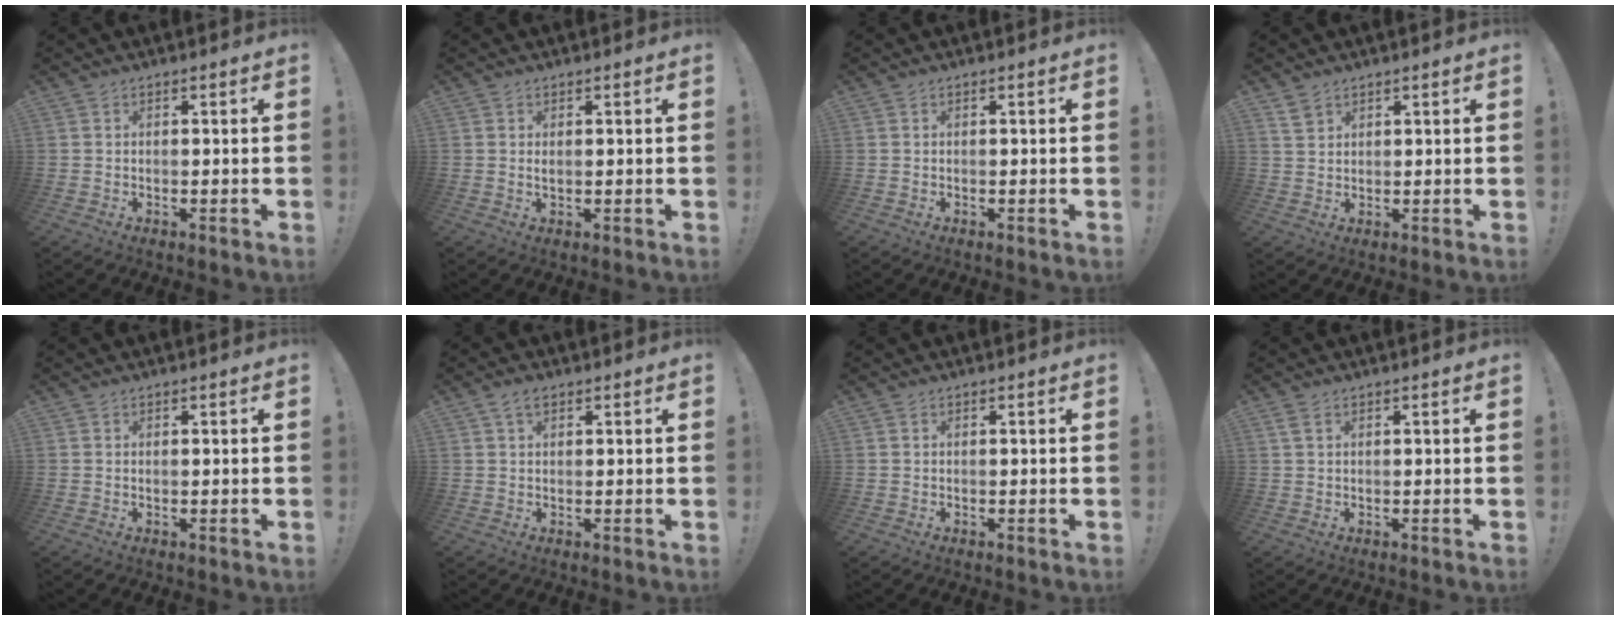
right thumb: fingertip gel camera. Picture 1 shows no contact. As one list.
[{"total": 0.7, "force": [0.2, 0.3, 0.6], "torque": [-0.012, 0.002, 0.003]}, {"total": 0.0}, {"total": 3.1, "force": [2.4, 1.9, 0.8], "torque": [0.003, -0.019, 0.042]}, {"total": 0.0}, {"total": 2.9, "force": [1.6, 1.6, 1.9], "torque": [-0.036, 0.003, 0.029]}, {"total": 0.0}, {"total": 1.9, "force": [1.0, 0.9, 1.3], "torque": [-0.019, -0.001, 0.017]}]